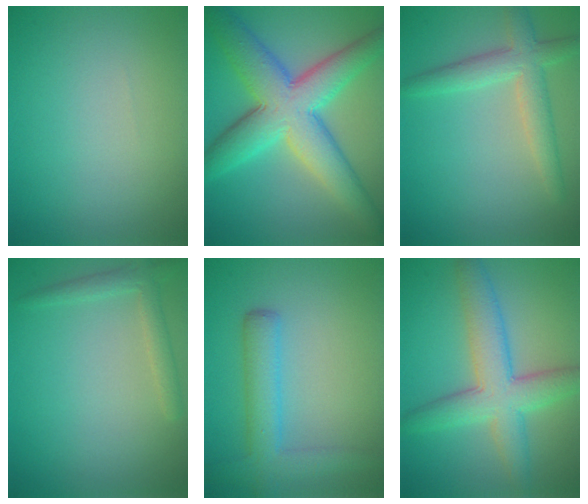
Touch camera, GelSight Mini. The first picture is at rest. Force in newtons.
{"total": 9.8, "press": 9.8, "slide": 0.2}
{"total": 4.0, "press": 4.0, "slide": 0.3}
{"total": 2.0, "press": 2.0, "slide": 0.3}
{"total": 4.8, "press": 4.8, "slide": 0.3}
{"total": 5.8, "press": 5.8, "slide": 0.4}